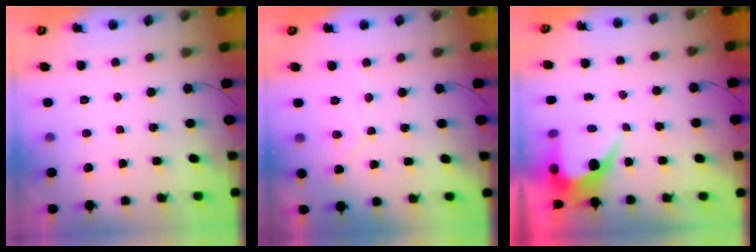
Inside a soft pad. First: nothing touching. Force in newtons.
{"total": 3.8, "press": 3.8, "slide": 0.1}
{"total": 6.2, "press": 6.2, "slide": 0.2}